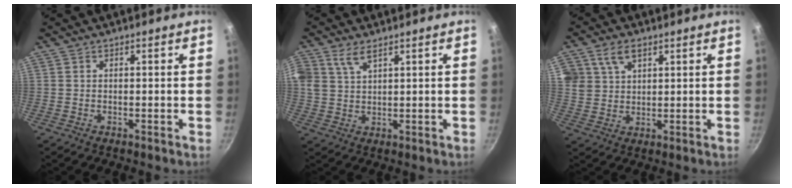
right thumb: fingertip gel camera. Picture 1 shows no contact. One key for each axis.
{"total": 5.1, "fx": 3.0, "fy": 2.5, "fz": 3.3, "tx": -0.062, "ty": -0.003, "tz": 0.063}
{"total": 6.3, "fx": 3.3, "fy": 4.1, "fz": 3.4, "tx": -0.050, "ty": -0.006, "tz": 0.066}